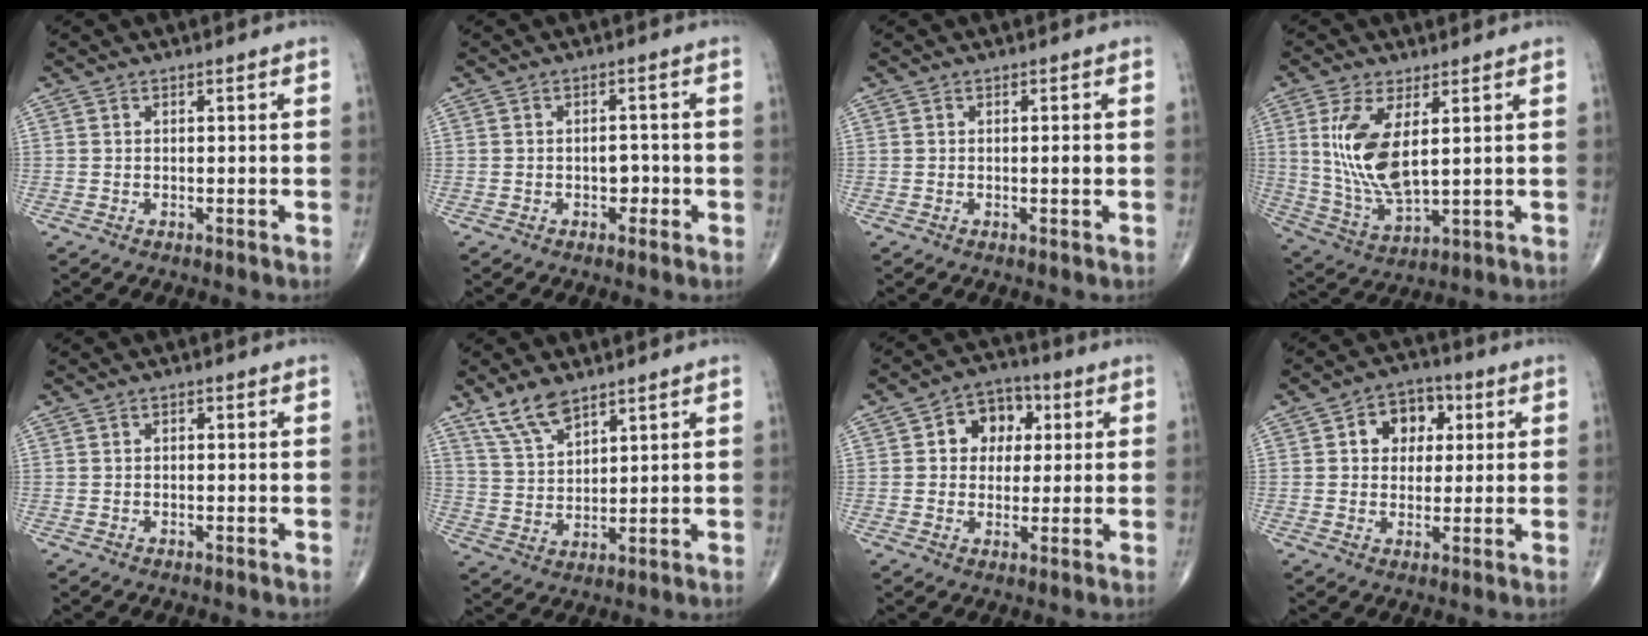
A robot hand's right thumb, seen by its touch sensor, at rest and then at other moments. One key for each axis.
{"total": 2.5, "fx": -0.8, "fy": 1.8, "fz": 1.5, "tx": -0.006, "ty": 0.008, "tz": -0.013}
{"total": 1.2, "fx": -0.1, "fy": 0.2, "fz": 1.1, "tx": -0.015, "ty": 0.000, "tz": -0.003}
{"total": 12.6, "fx": 2.9, "fy": 5.3, "fz": 11.1, "tx": -0.233, "ty": -0.019, "tz": 0.071}
{"total": 0.6, "fx": 0.0, "fy": 0.4, "fz": 0.4, "tx": -0.004, "ty": 0.002, "tz": -0.003}
{"total": 7.4, "fx": 5.5, "fy": 2.9, "fz": 4.0, "tx": -0.067, "ty": -0.024, "tz": 0.114}
{"total": 9.0, "fx": 2.1, "fy": 7.1, "fz": 5.1, "tx": -0.027, "ty": 0.010, "tz": 0.026}
{"total": 8.4, "fx": 2.3, "fy": 6.4, "fz": 5.0, "tx": -0.029, "ty": 0.007, "tz": 0.029}